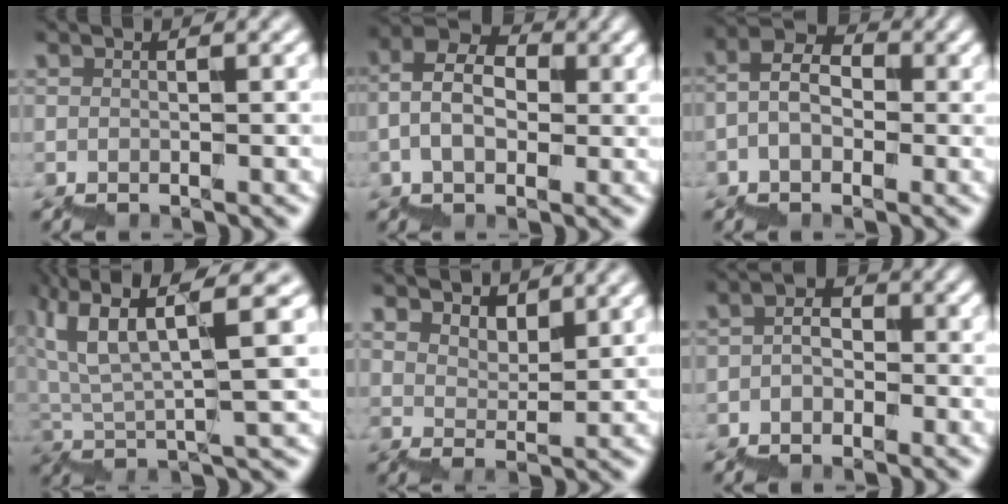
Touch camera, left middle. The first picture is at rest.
{"total": 4.0, "force": [0.3, 2.7, 3.0], "torque": [-0.061, 0.031, -0.003]}
{"total": 2.8, "force": [-0.4, 2.0, 1.9], "torque": [-0.038, 0.028, -0.017]}
{"total": 7.5, "force": [5.1, 0.8, 5.5], "torque": [-0.098, 0.022, 0.093]}
{"total": 3.6, "force": [3.6, 0.5, -0.3], "torque": [0.003, 0.012, 0.072]}
{"total": 1.6, "force": [-0.6, 1.3, 0.7], "torque": [-0.017, 0.017, -0.016]}